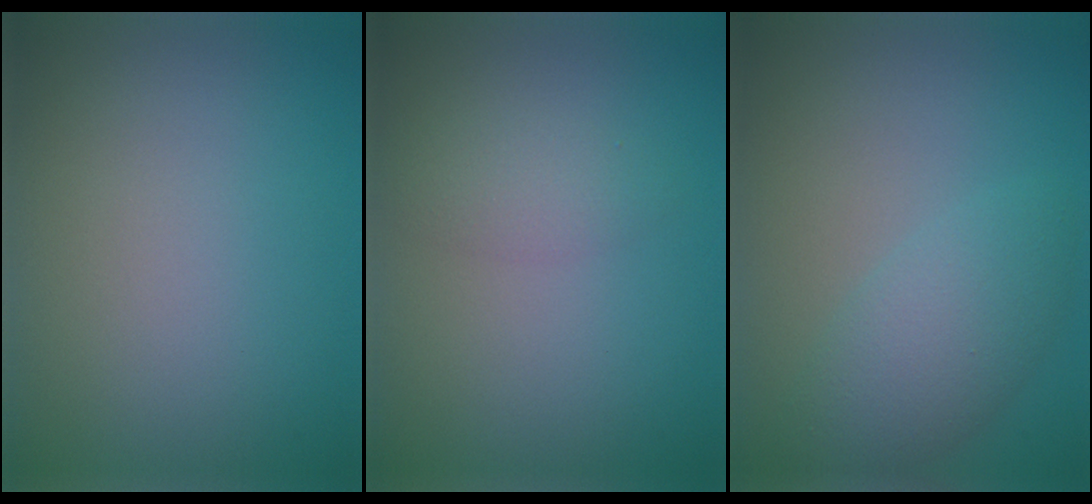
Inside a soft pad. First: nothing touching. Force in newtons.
{"total": 1.8, "press": 1.8, "slide": 0.0}
{"total": 3.9, "press": 3.9, "slide": 0.1}